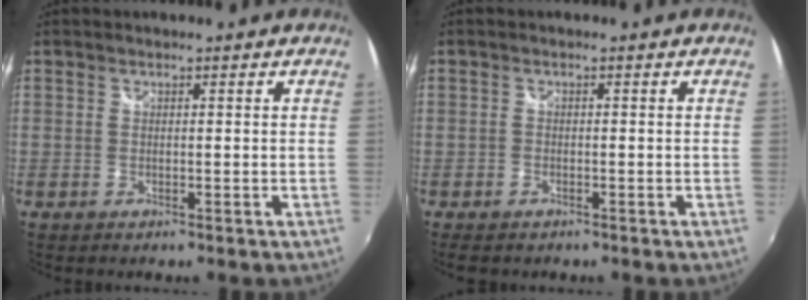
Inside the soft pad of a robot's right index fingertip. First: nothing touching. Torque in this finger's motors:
{"motor_torque": [0.08, -0.04, -0.22, -0.05]}